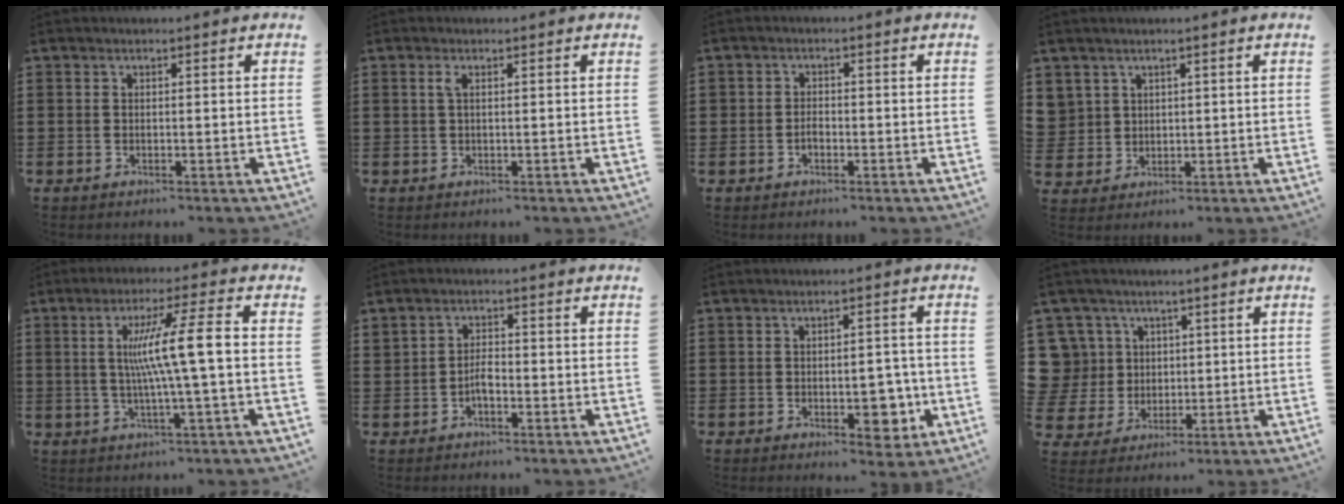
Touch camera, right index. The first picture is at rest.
{"total": 1.3, "force": [0.2, 0.2, 1.3], "torque": [-0.027, 0.002, 0.003]}
{"total": 1.5, "force": [-0.8, 1.0, 0.8], "torque": [-0.018, -0.002, -0.015]}
{"total": 2.7, "force": [1.6, 2.2, 0.0], "torque": [-0.016, 0.007, 0.031]}
{"total": 9.2, "force": [0.1, -0.3, 9.2], "torque": [-0.169, 0.001, -0.008]}
{"total": 2.2, "force": [-0.8, 1.1, 1.7], "torque": [-0.033, 0.001, -0.015]}
{"total": 5.5, "force": [-1.5, 3.2, 4.3], "torque": [-0.051, -0.003, -0.029]}
{"total": 8.1, "force": [2.3, 7.6, 1.6], "torque": [-0.078, 0.007, 0.048]}